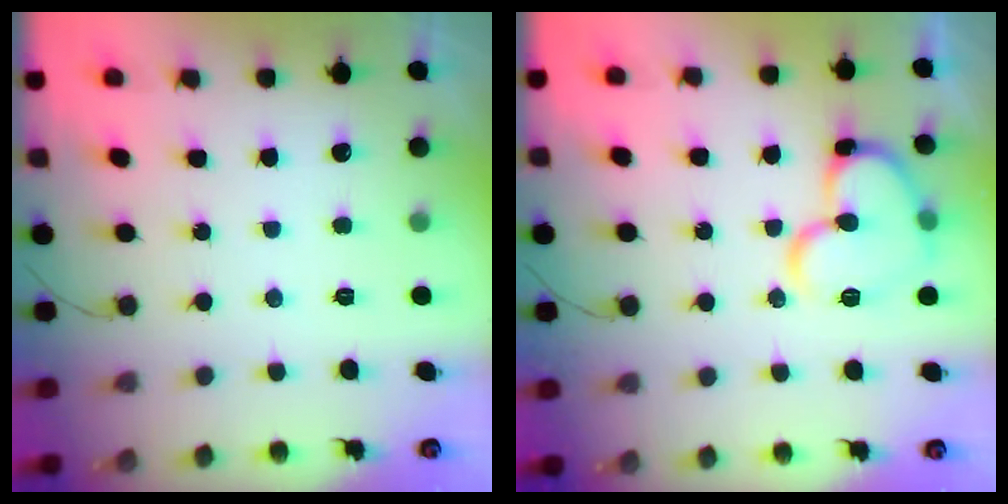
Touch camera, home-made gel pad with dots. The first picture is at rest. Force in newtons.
{"total": 14.8, "press": 14.7, "slide": 1.5}